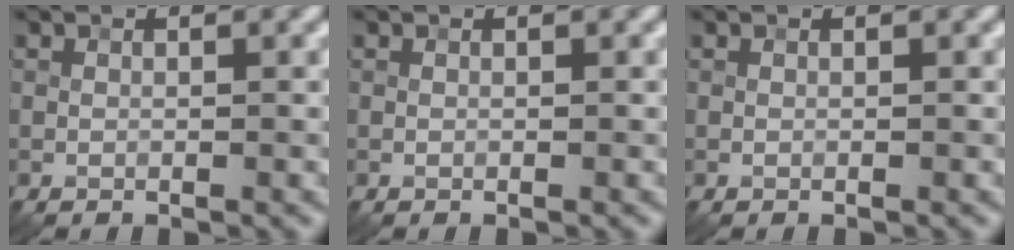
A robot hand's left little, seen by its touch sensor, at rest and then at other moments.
{"total": 0.0}
{"total": 0.0}